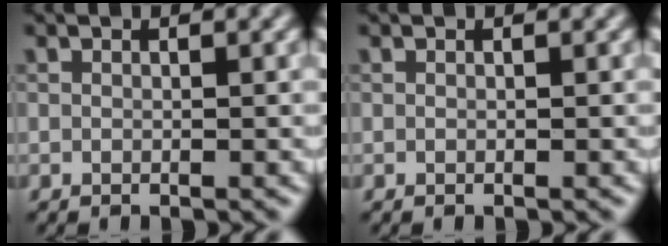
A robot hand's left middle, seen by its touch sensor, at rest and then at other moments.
{"total": 0.0}